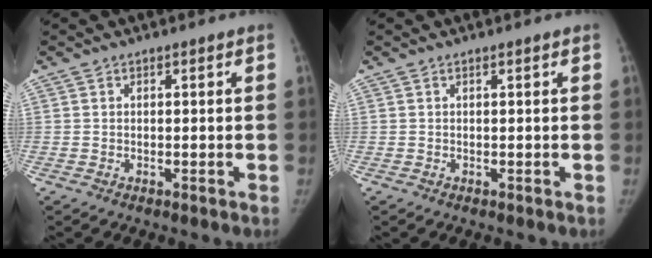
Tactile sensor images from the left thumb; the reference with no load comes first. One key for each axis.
{"total": 0.0}